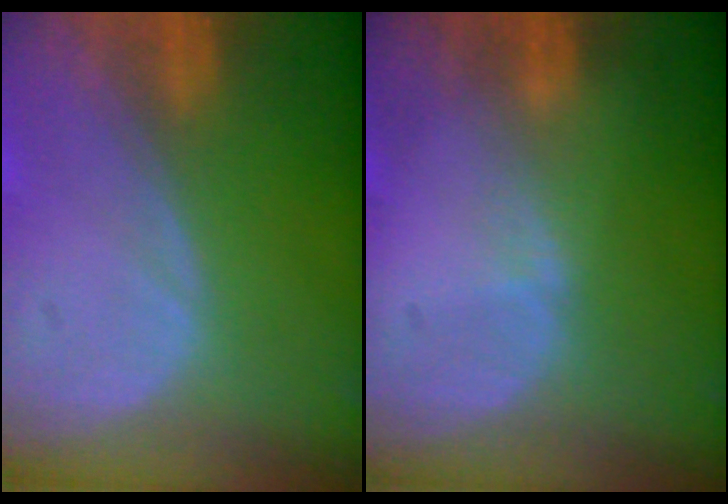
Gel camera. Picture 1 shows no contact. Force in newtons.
{"total": 0.8, "press": 0.8, "slide": 0.2}